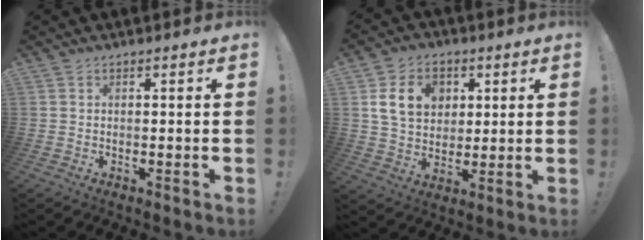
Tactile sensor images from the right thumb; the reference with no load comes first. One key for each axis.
{"total": 13.6, "fx": 4.5, "fy": 10.7, "fz": 7.1, "tx": -0.102, "ty": -0.004, "tz": 0.091}